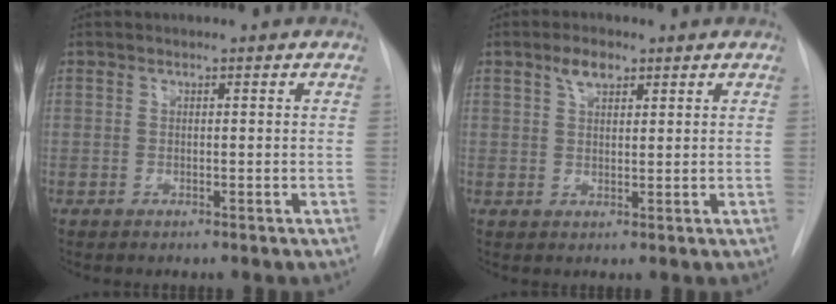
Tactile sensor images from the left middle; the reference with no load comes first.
{"total": 3.2, "force": [2.0, 1.4, 2.0], "torque": [-0.042, 0.007, 0.039]}